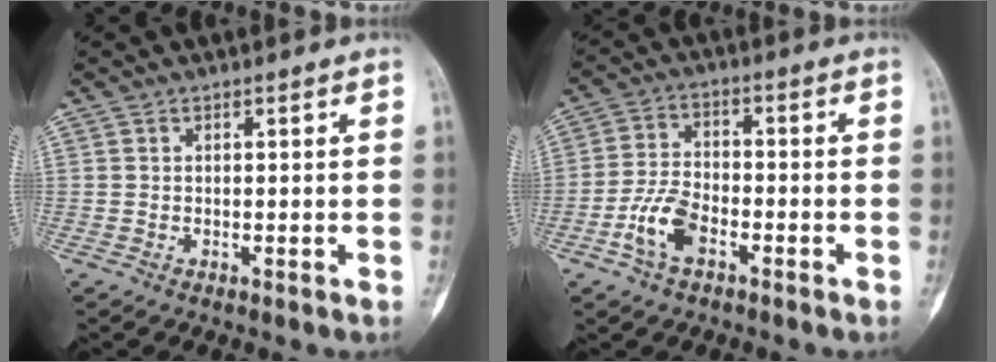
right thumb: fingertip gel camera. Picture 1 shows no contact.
{"total": 6.5, "force": [-3.0, 3.6, 4.5], "torque": [-0.089, 0.021, -0.061]}